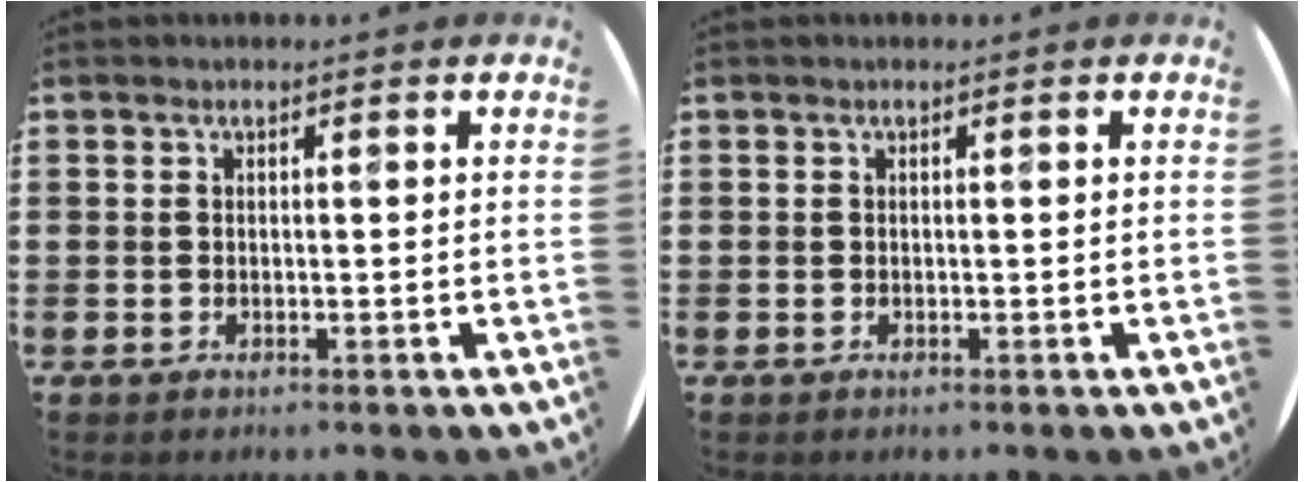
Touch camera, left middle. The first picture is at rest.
{"total": 0.0}